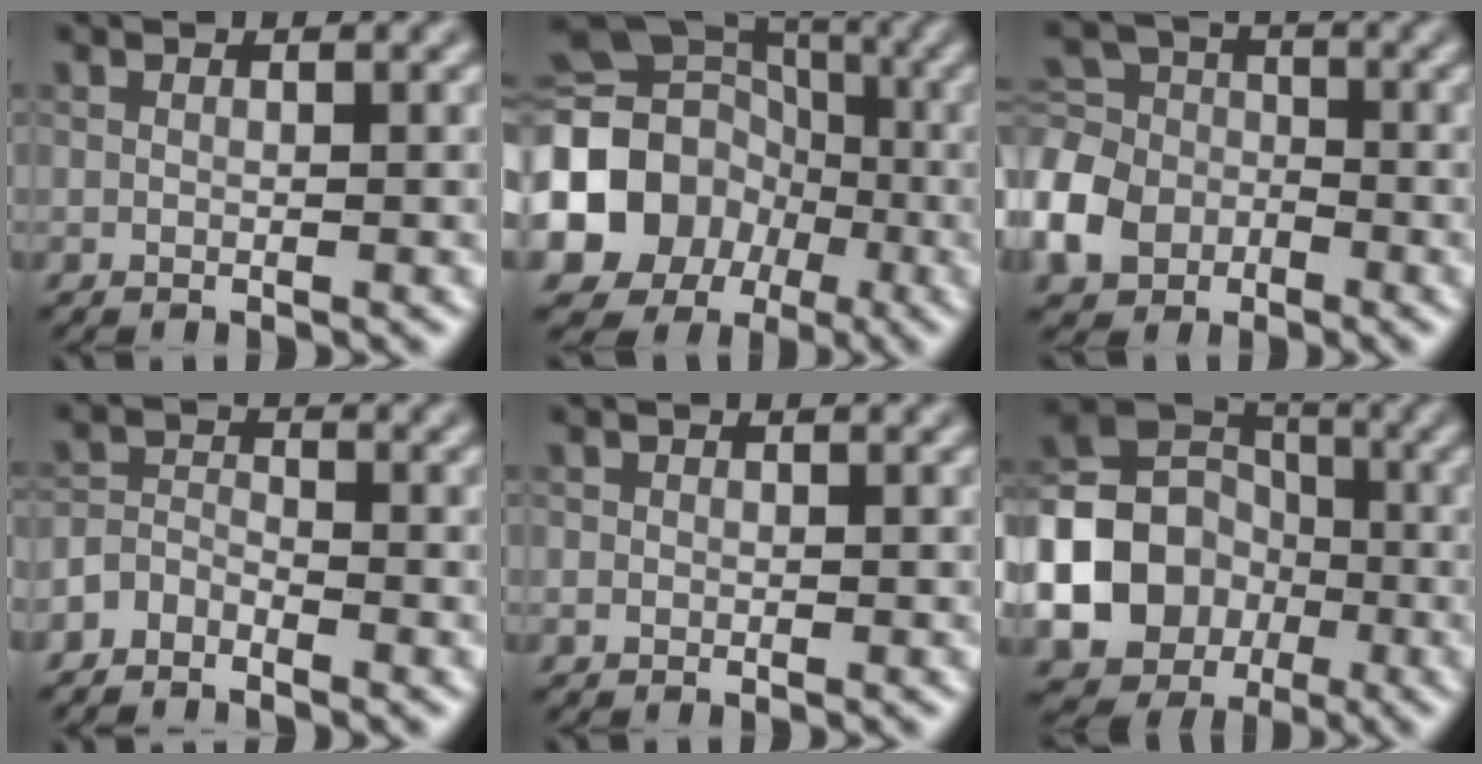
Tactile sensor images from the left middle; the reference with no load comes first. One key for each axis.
{"total": 15.0, "fx": -4.1, "fy": 13.0, "fz": 6.4, "tx": -0.146, "ty": -0.017, "tz": -0.096}
{"total": 6.4, "fx": -2.9, "fy": 5.0, "fz": 2.8, "tx": -0.067, "ty": 0.007, "tz": -0.077}
{"total": 1.9, "fx": -1.6, "fy": 0.8, "fz": 0.5, "tx": -0.009, "ty": 0.007, "tz": -0.040}
{"total": 0.6, "fx": -0.1, "fy": 0.5, "fz": 0.1, "tx": 0.001, "ty": -0.005, "tz": -0.003}
{"total": 20.4, "fx": -5.9, "fy": 18.6, "fz": 6.0, "tx": -0.151, "ty": -0.041, "tz": -0.130}